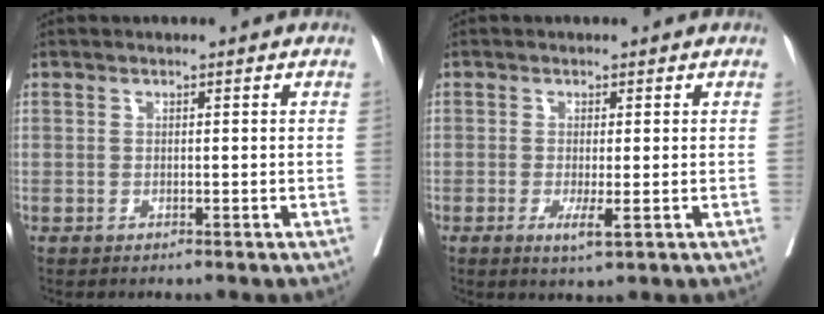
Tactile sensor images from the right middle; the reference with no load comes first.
{"total": 2.7, "force": [-0.8, 0.2, 2.6], "torque": [-0.041, -0.008, -0.012]}